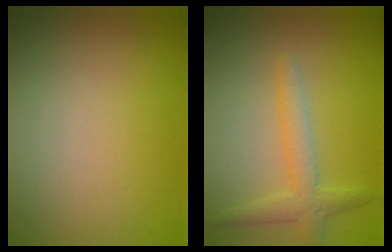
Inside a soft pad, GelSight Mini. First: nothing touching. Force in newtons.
{"total": 2.8, "press": 2.7, "slide": 0.2}